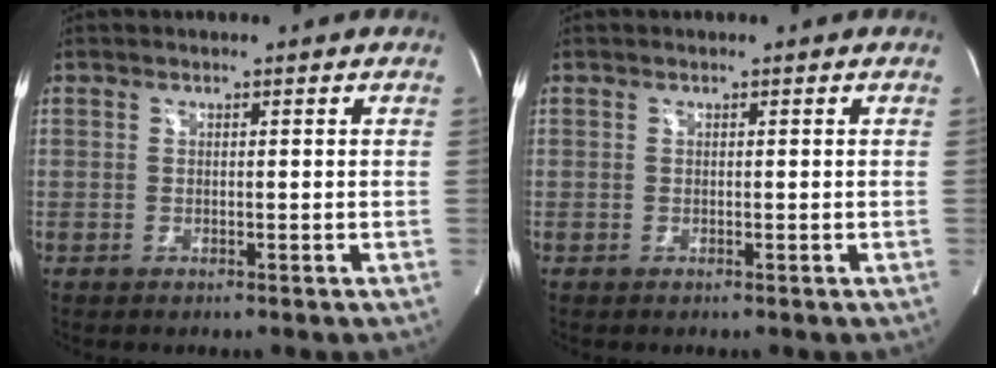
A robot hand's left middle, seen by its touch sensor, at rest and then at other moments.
{"total": 0.0}